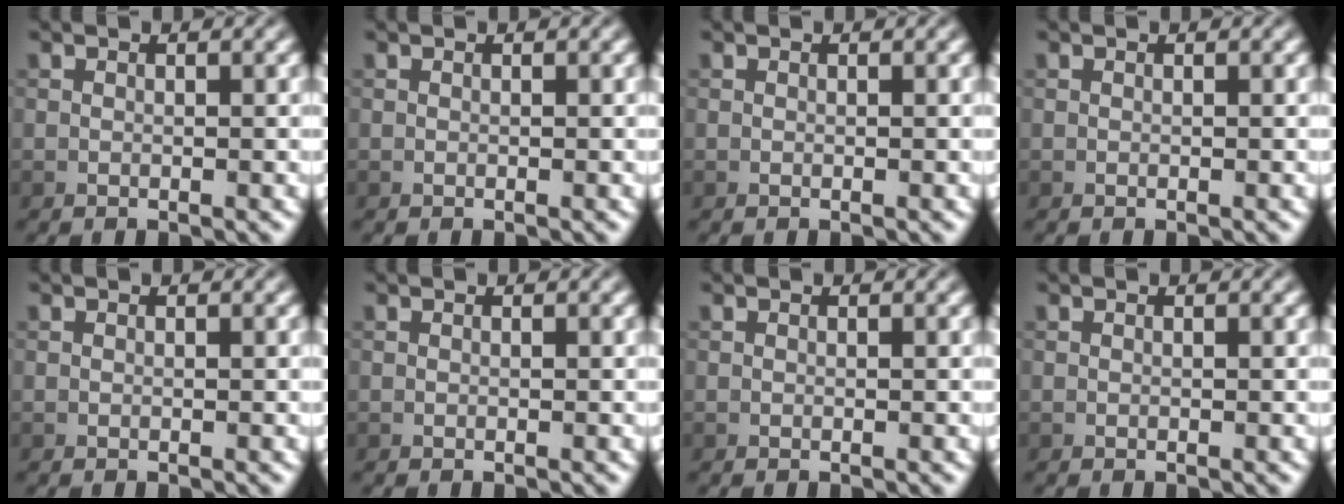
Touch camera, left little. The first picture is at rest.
{"total": 0.0}
{"total": 0.0}
{"total": 0.0}
{"total": 0.0}
{"total": 0.0}
{"total": 0.0}
{"total": 0.0}